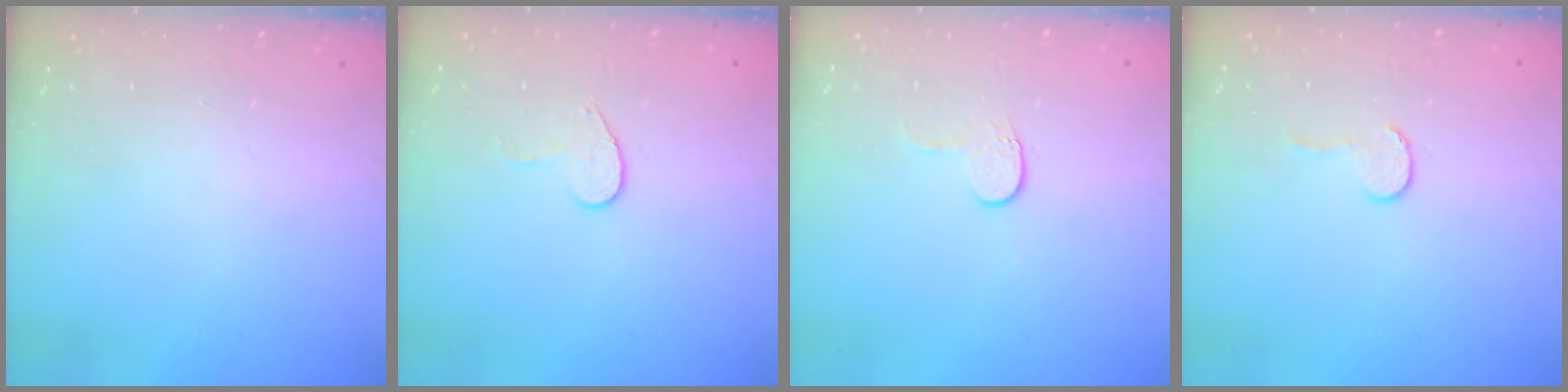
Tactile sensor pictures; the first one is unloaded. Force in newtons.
{"total": 7.7, "press": 7.6, "slide": 0.5}
{"total": 3.9, "press": 3.9, "slide": 0.4}
{"total": 4.1, "press": 4.1, "slide": 0.4}